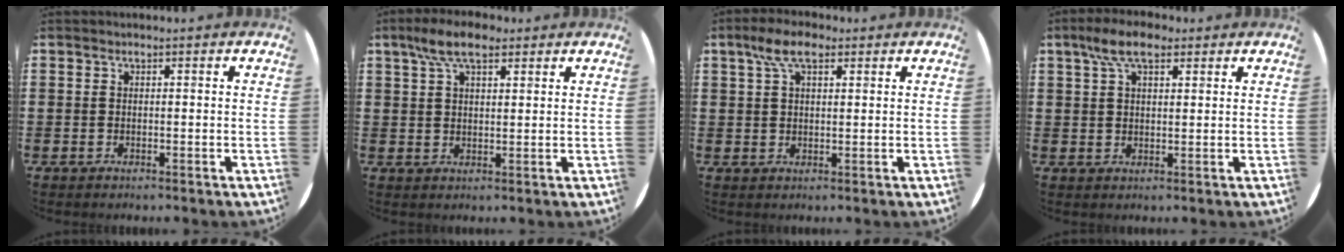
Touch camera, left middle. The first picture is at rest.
{"total": 6.4, "force": [4.4, 2.7, 3.8], "torque": [-0.077, 0.004, 0.080]}
{"total": 5.7, "force": [3.4, 2.7, 3.8], "torque": [-0.074, 0.008, 0.059]}
{"total": 6.2, "force": [4.1, 2.8, 3.8], "torque": [-0.076, 0.007, 0.073]}